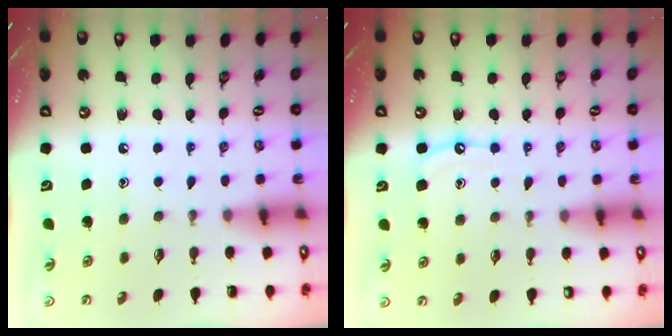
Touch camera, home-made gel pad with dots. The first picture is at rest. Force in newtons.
{"total": 7.1, "press": 7.0, "slide": 0.6}